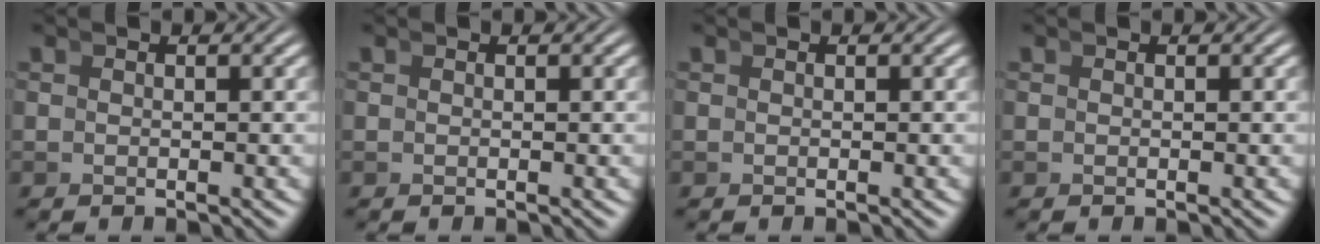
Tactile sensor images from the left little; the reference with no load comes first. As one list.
[{"total": 0.0}, {"total": 0.0}, {"total": 0.0}]